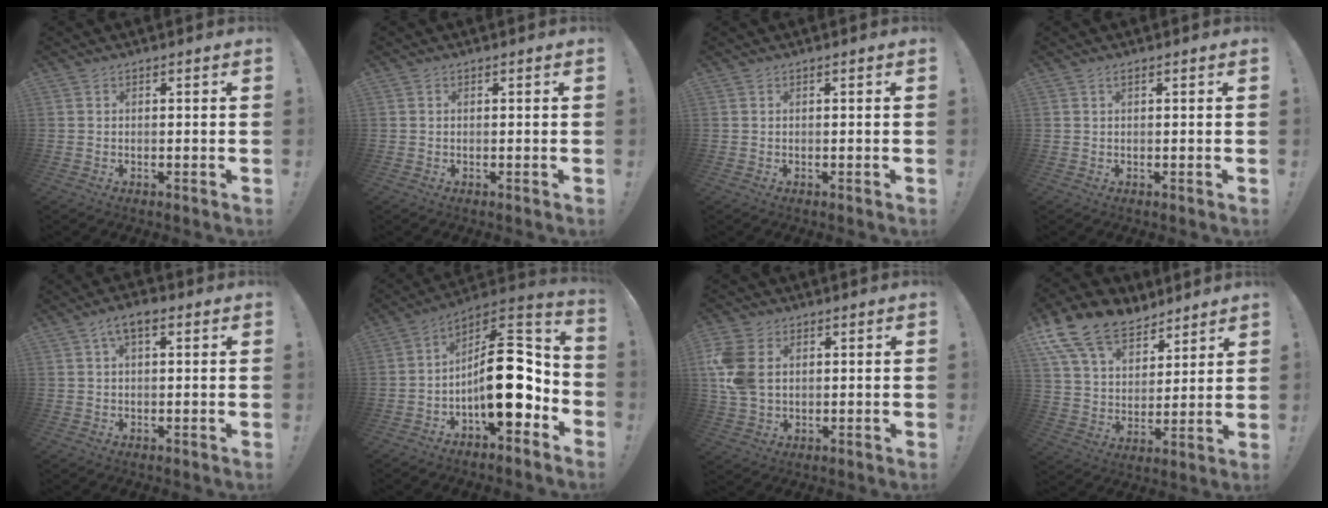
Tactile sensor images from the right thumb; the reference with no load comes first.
{"total": 0.0}
{"total": 0.0}
{"total": 0.7, "force": [0.3, 0.2, 0.7], "torque": [-0.009, 0.000, 0.003]}
{"total": 4.9, "force": [1.8, 2.3, 3.9], "torque": [-0.060, 0.003, 0.030]}
{"total": 21.0, "force": [-2.9, 9.8, 18.3], "torque": [-0.267, 0.016, -0.038]}
{"total": 10.9, "force": [2.2, 8.0, 7.2], "torque": [-0.153, 0.001, 0.045]}
{"total": 16.8, "force": [11.6, 9.9, 6.9], "torque": [-0.129, -0.073, 0.219]}